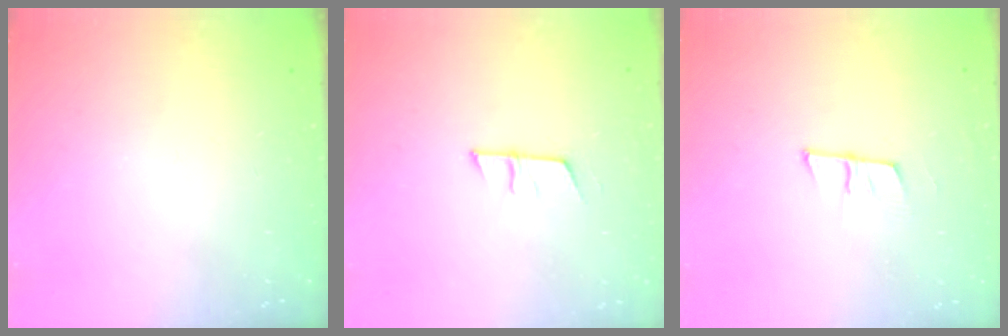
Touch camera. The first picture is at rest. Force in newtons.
{"total": 7.2, "press": 7.1, "slide": 0.5}
{"total": 6.9, "press": 6.3, "slide": 2.8}